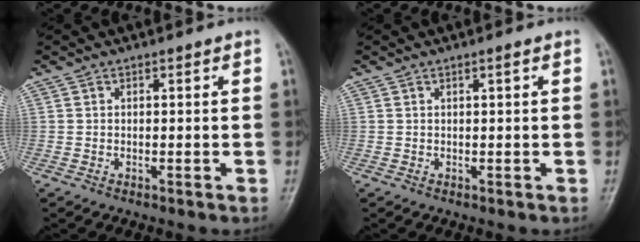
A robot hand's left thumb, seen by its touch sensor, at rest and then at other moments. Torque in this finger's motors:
{"motor_torque": [-0.30, 0.24, -0.37, -0.10, 0.05]}